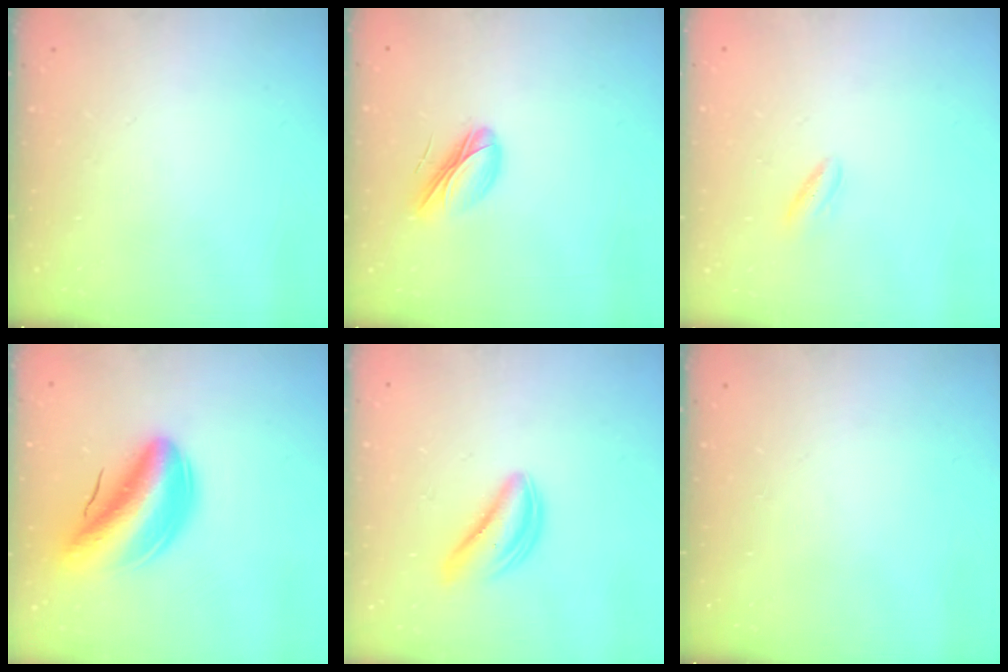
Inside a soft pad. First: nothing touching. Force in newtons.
{"total": 8.5, "press": 8.2, "slide": 2.1}
{"total": 3.0, "press": 2.9, "slide": 0.6}
{"total": 11.9, "press": 11.2, "slide": 3.8}
{"total": 5.6, "press": 5.6, "slide": 0.1}
{"total": 0.0}